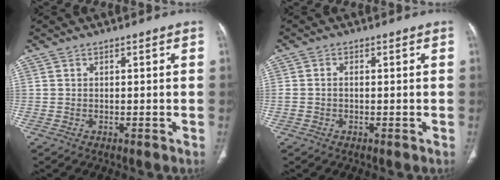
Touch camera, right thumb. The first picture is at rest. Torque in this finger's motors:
{"motor_torque": [0.21, -0.23, -0.25, 0.08, -0.05]}